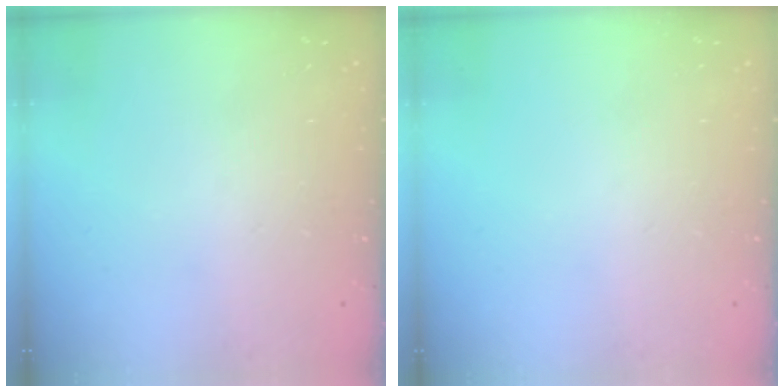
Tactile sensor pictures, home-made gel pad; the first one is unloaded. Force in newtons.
{"total": 0.0}